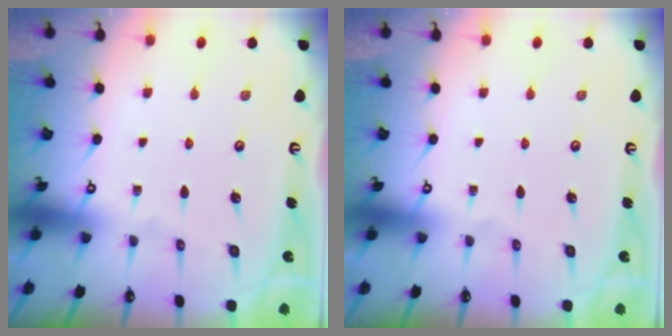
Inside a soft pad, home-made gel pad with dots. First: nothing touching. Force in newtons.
{"total": 0.0}